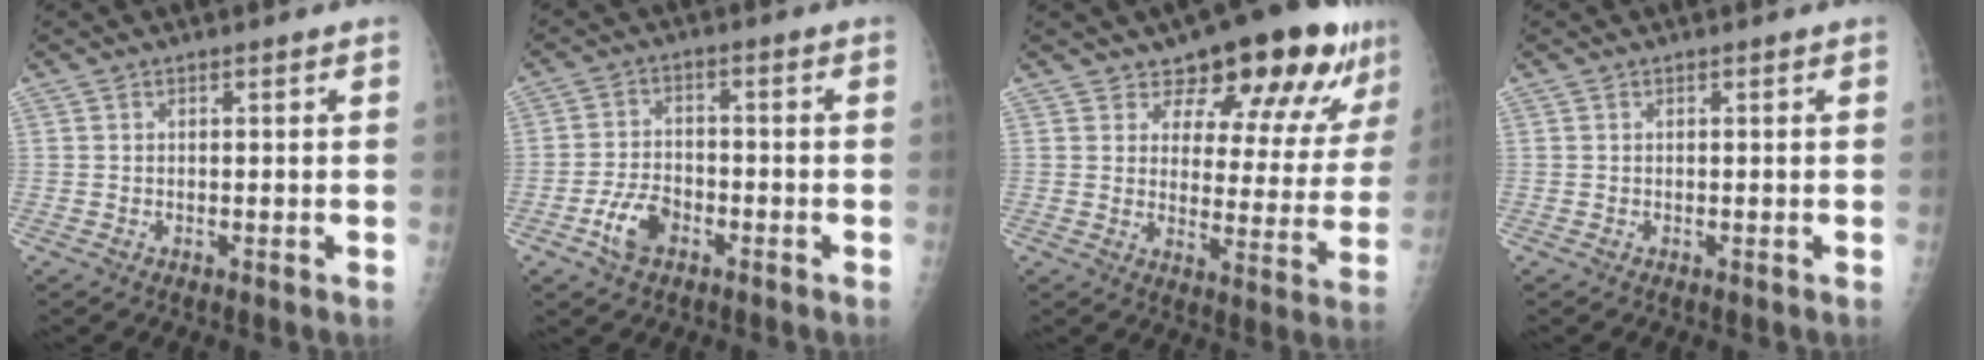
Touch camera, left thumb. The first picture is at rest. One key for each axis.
{"total": 6.6, "fx": -3.3, "fy": 4.0, "fz": 4.0, "tx": -0.069, "ty": 0.021, "tz": -0.060}
{"total": 17.5, "fx": 12.1, "fy": 7.5, "fz": 10.3, "tx": -0.092, "ty": -0.067, "tz": 0.157}
{"total": 0.0}